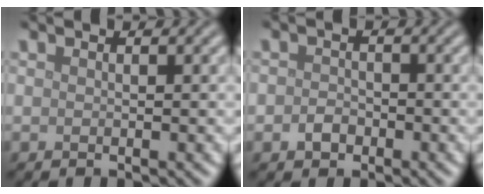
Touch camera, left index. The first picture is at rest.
{"total": 1.6, "force": [-0.7, 1.3, 0.6], "torque": [-0.008, 0.000, -0.017]}